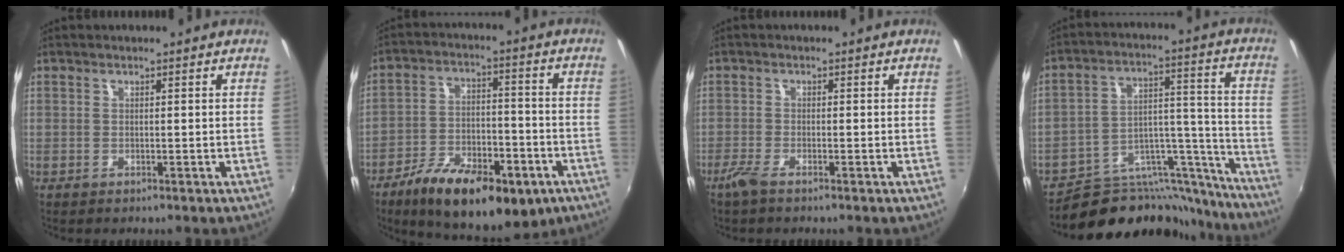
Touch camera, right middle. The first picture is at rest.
{"total": 20.5, "force": [-12.3, 8.6, 14.0], "torque": [-0.251, -0.025, -0.183]}
{"total": 2.6, "force": [-2.0, 0.3, 1.6], "torque": [-0.045, -0.006, -0.042]}
{"total": 19.1, "force": [-16.9, 7.6, 4.5], "torque": [-0.053, 0.065, -0.242]}